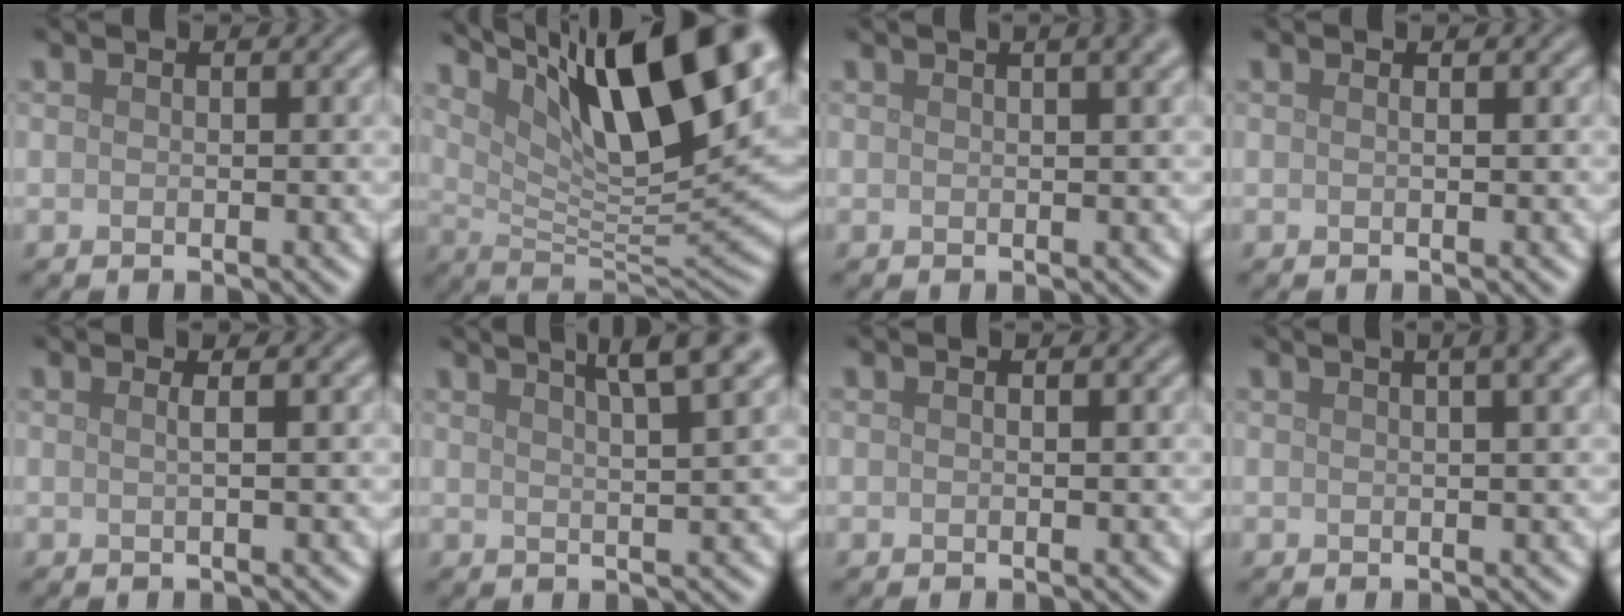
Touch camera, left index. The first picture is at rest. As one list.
[{"total": 15.2, "force": [7.6, 4.5, 12.4], "torque": [-0.201, 0.013, 0.134]}, {"total": 4.5, "force": [2.3, 1.9, 3.4], "torque": [-0.012, 0.024, 0.001]}, {"total": 0.7, "force": [0.3, 0.2, 0.6], "torque": [-0.004, 0.000, -0.002]}, {"total": 1.5, "force": [0.5, 0.6, 1.3], "torque": [-0.012, -0.001, -0.010]}, {"total": 6.5, "force": [4.0, 1.5, 4.8], "torque": [-0.045, 0.029, 0.035]}, {"total": 0.0}, {"total": 6.3, "force": [3.3, 2.8, 4.6], "torque": [-0.020, 0.045, 0.009]}]